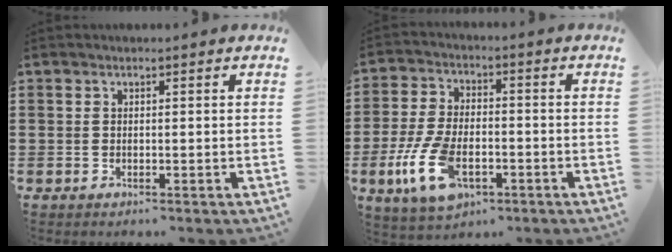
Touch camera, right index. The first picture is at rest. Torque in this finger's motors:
{"motor_torque": [2.14, 0.00, 1.05, 0.21]}